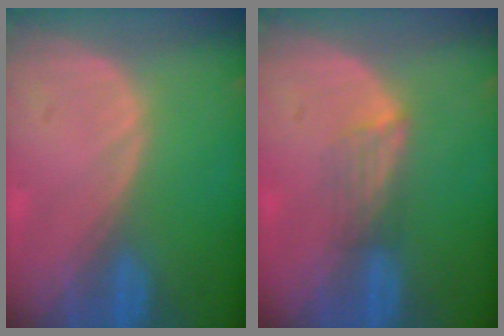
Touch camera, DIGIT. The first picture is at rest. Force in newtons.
{"total": 2.8, "press": 2.5, "slide": 1.4}